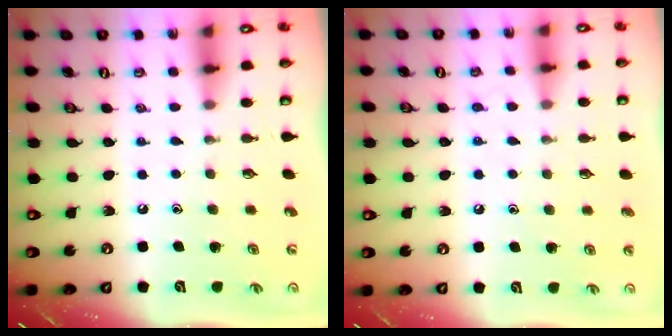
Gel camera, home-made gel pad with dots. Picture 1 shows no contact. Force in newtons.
{"total": 5.1, "press": 5.1, "slide": 0.5}